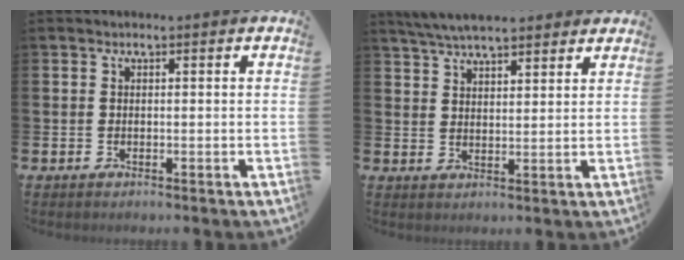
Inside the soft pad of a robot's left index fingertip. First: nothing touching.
{"total": 5.4, "force": [5.1, 1.0, 1.5], "torque": [-0.044, -0.013, 0.094]}